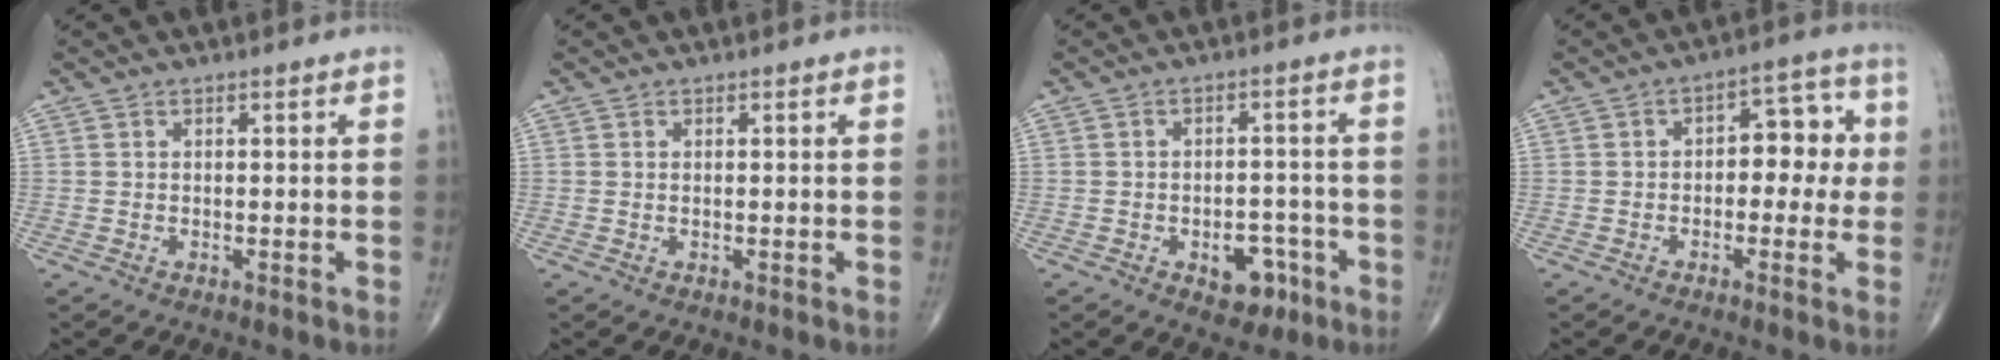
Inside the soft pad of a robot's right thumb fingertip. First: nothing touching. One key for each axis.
{"total": 0.0}
{"total": 6.9, "fx": -3.2, "fy": 4.4, "fz": 4.3, "tx": -0.029, "ty": 0.026, "tz": -0.037}
{"total": 8.4, "fx": 0.0, "fy": 5.1, "fz": 6.7, "tx": -0.044, "ty": 0.031, "tz": -0.009}